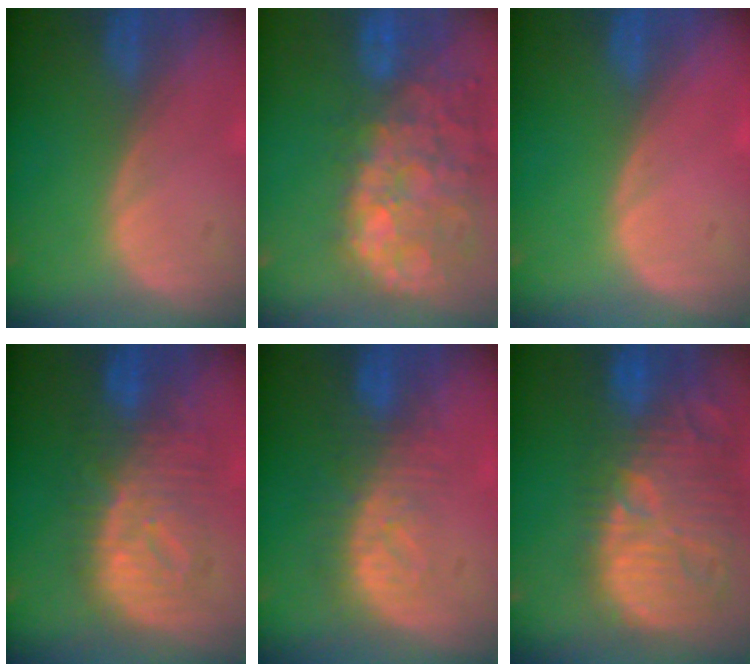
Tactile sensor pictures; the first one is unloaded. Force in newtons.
{"total": 14.3, "press": 11.7, "slide": 8.2}
{"total": 0.0}
{"total": 9.3, "press": 9.3, "slide": 0.4}
{"total": 8.3, "press": 7.2, "slide": 4.1}
{"total": 15.4, "press": 13.4, "slide": 7.5}